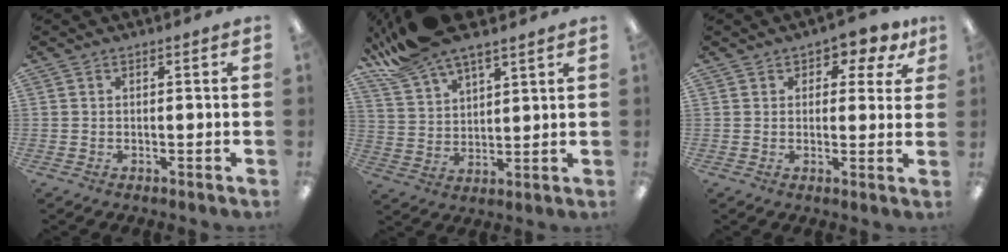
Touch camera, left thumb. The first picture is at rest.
{"total": 11.9, "force": [10.3, 3.2, 5.1], "torque": [-0.127, -0.046, 0.195]}
{"total": 4.3, "force": [2.5, 2.9, 2.0], "torque": [-0.017, -0.010, 0.039]}